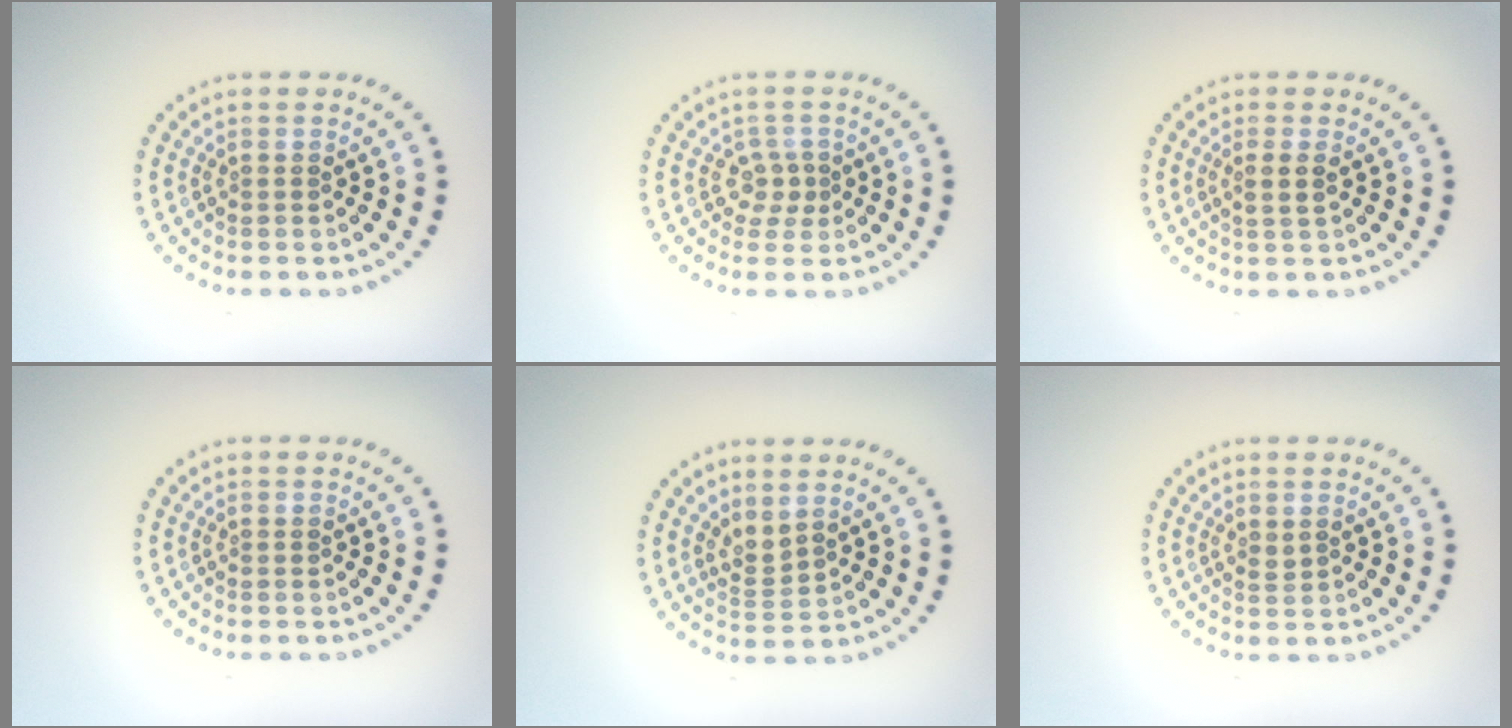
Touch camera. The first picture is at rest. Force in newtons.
{"total": 1.7, "press": 1.4, "slide": 1.1}
{"total": 1.3, "press": 1.1, "slide": 0.6}
{"total": 0.0}
{"total": 1.8, "press": 1.3, "slide": 1.3}
{"total": 0.6, "press": 0.5, "slide": 0.3}